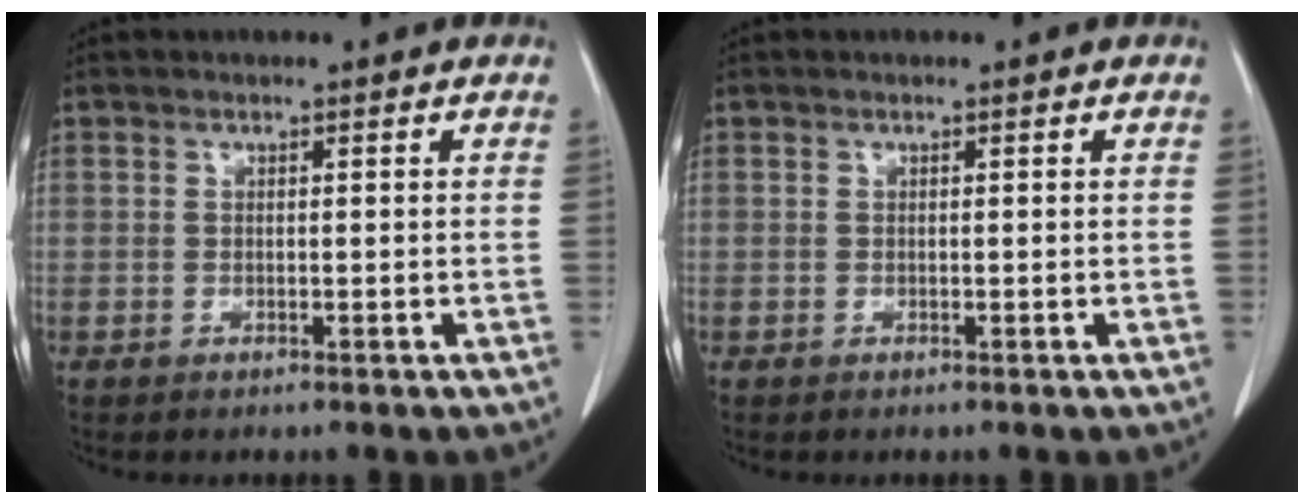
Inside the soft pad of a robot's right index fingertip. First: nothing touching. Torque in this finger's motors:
{"motor_torque": [0.00, 0.00, 0.00, 0.00]}